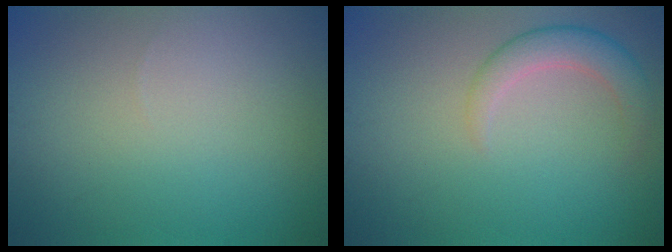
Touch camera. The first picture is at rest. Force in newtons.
{"total": 3.1, "press": 3.1, "slide": 0.3}